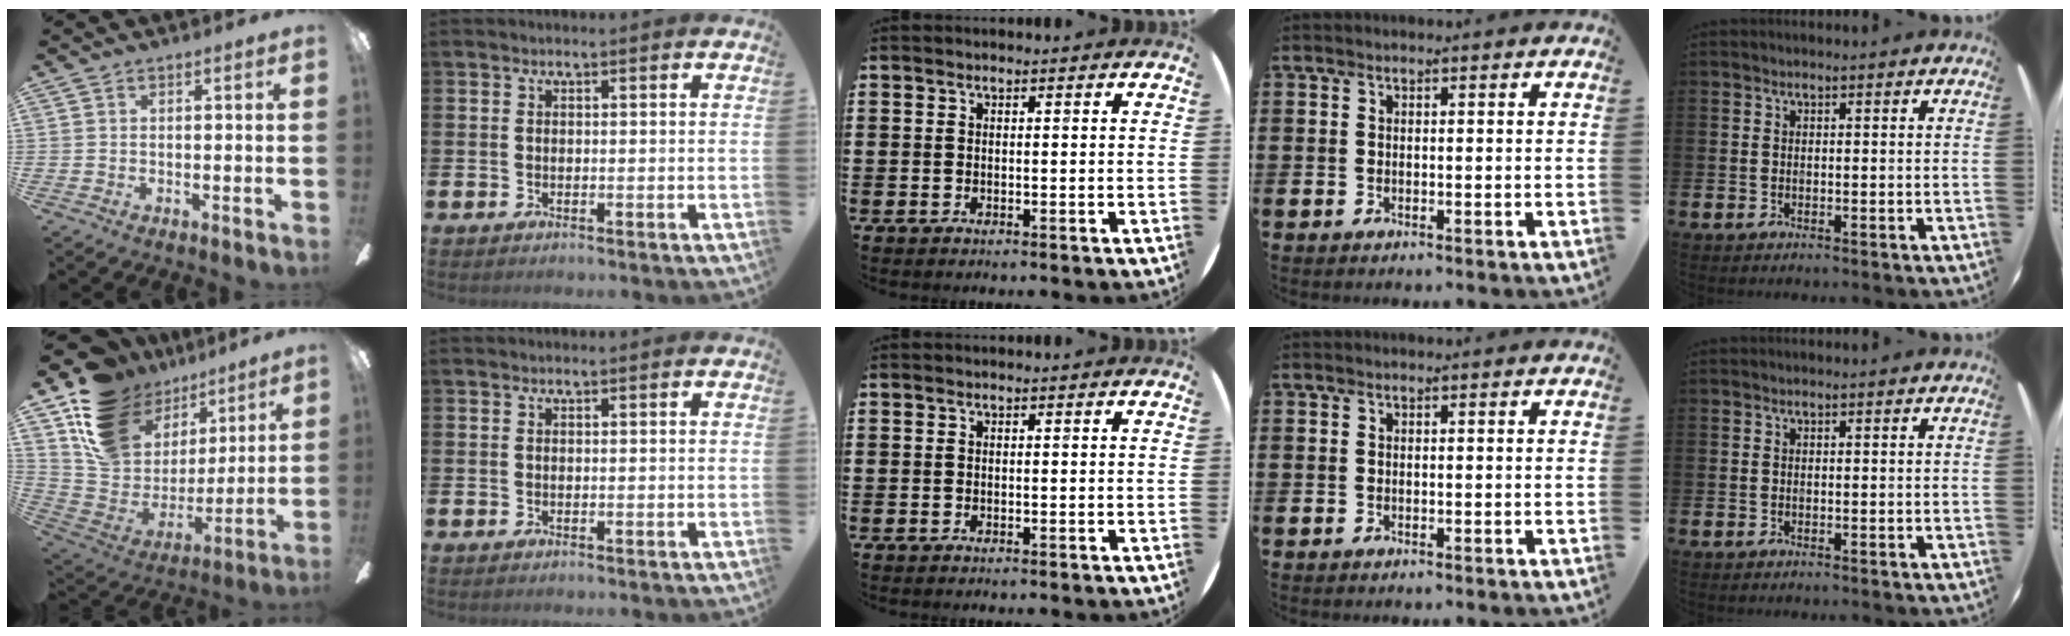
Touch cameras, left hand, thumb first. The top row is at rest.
{"thumb": {"total": 18.6, "force": [11.0, 12.7, 7.8], "torque": [-0.158, -0.062, 0.217]}}